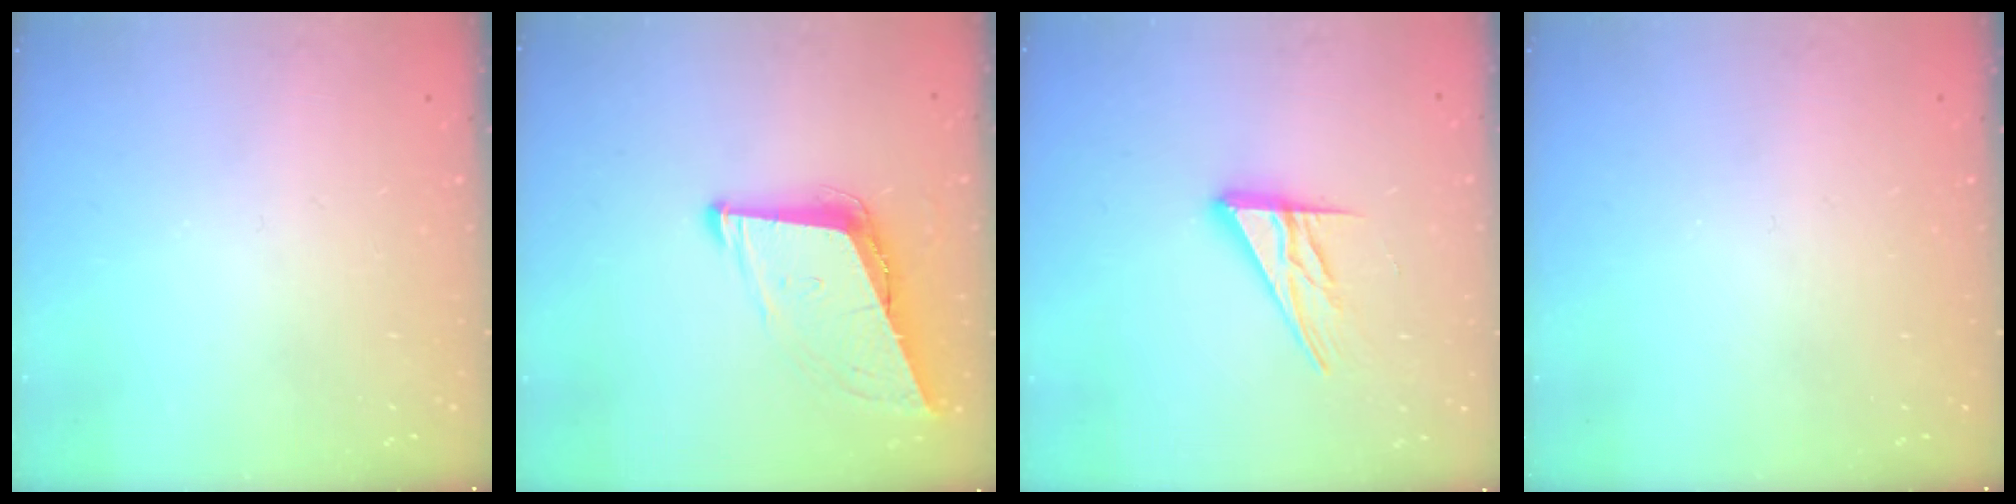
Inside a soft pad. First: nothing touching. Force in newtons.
{"total": 9.2, "press": 8.8, "slide": 2.7}
{"total": 12.6, "press": 12.5, "slide": 1.1}
{"total": 0.0}